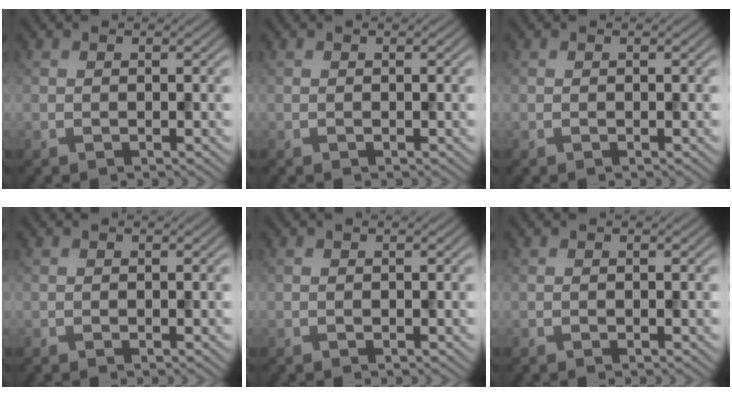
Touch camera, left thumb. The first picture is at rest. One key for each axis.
{"total": 0.0}
{"total": 0.0}
{"total": 0.0}
{"total": 0.0}
{"total": 0.0}